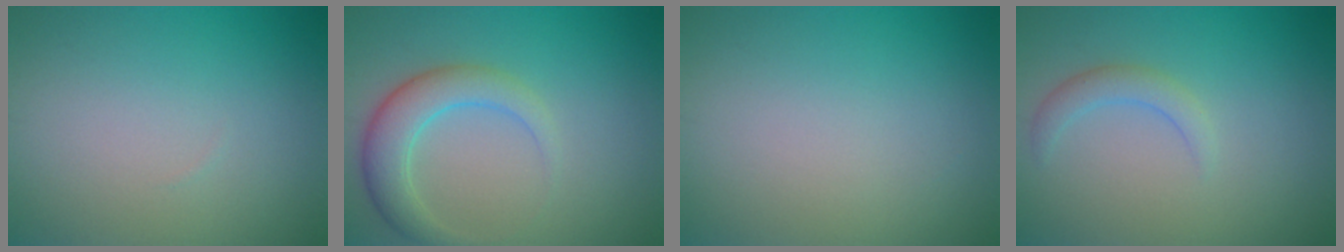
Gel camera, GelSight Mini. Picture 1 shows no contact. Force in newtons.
{"total": 4.1, "press": 4.1, "slide": 0.1}
{"total": 0.0}
{"total": 1.8, "press": 1.8, "slide": 0.2}